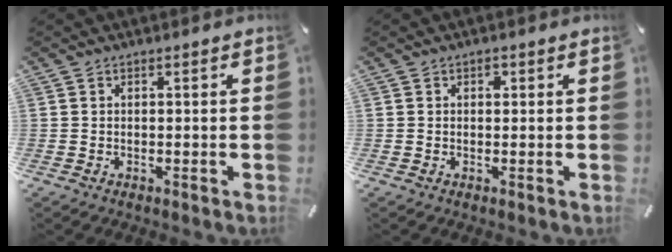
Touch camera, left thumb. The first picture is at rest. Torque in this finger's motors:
{"motor_torque": [0.26, 0.46, -0.15, -0.23, 0.04]}